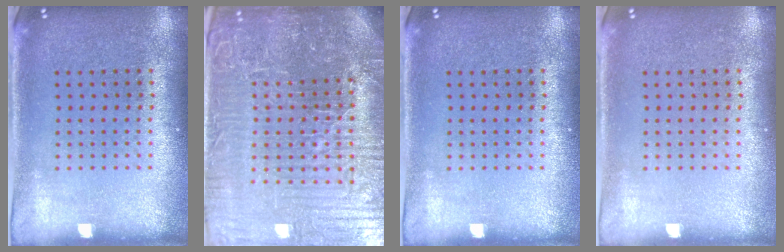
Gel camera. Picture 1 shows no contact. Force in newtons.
{"total": 7.3, "press": 6.4, "slide": 3.3}
{"total": 0.0}
{"total": 0.0}